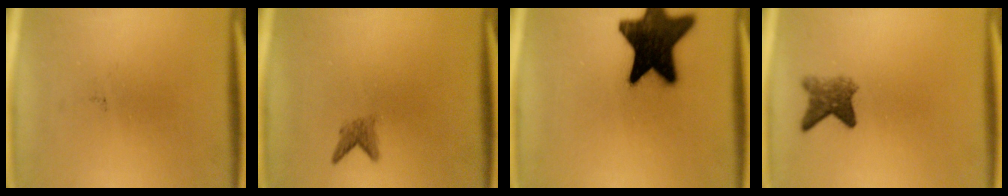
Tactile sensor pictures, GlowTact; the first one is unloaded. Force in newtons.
{"total": 1.7}
{"total": 19.2}
{"total": 3.6}